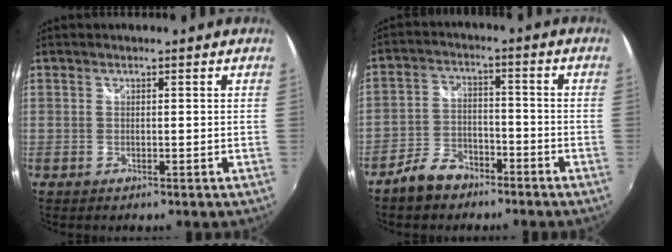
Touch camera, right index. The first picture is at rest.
{"total": 7.4, "force": [-5.6, 3.9, 2.9], "torque": [-0.076, 0.014, -0.096]}